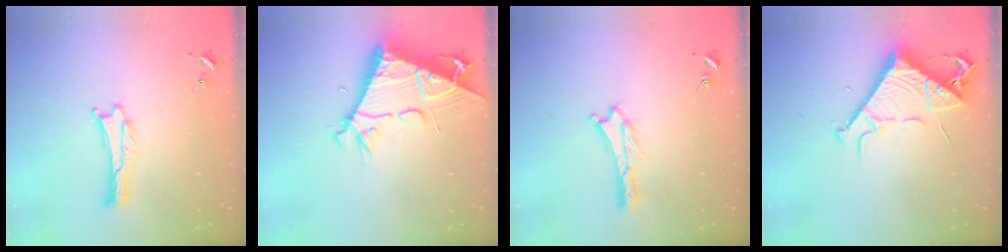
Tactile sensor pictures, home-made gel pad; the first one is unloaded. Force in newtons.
{"total": 9.4, "press": 9.4, "slide": 0.9}
{"total": 0.0}
{"total": 9.2, "press": 9.1, "slide": 1.2}